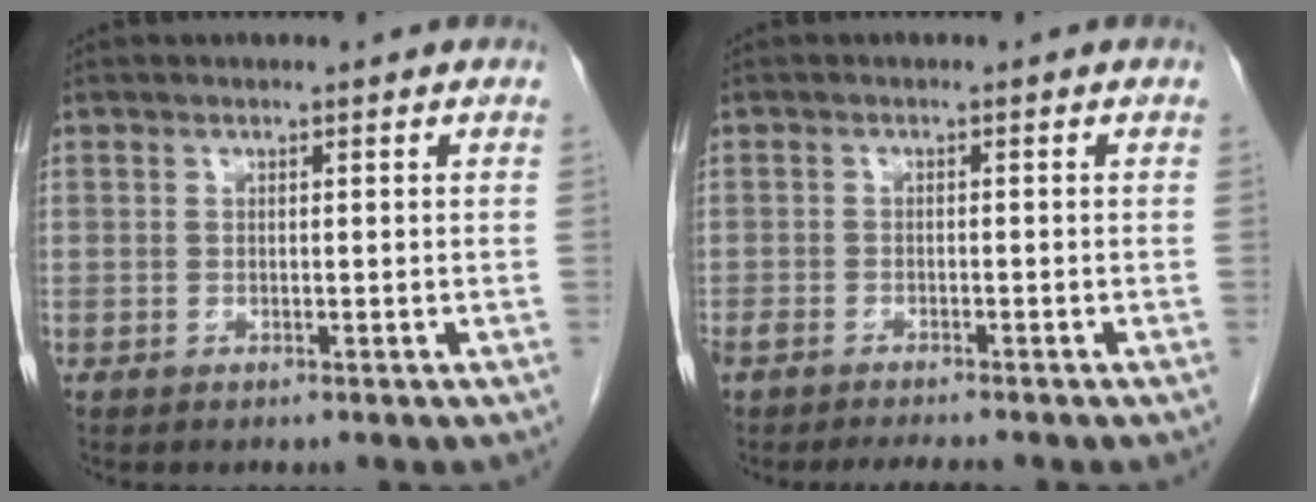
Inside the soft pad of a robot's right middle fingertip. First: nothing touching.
{"total": 6.3, "force": [-5.5, 1.4, 2.7], "torque": [-0.044, -0.004, -0.084]}